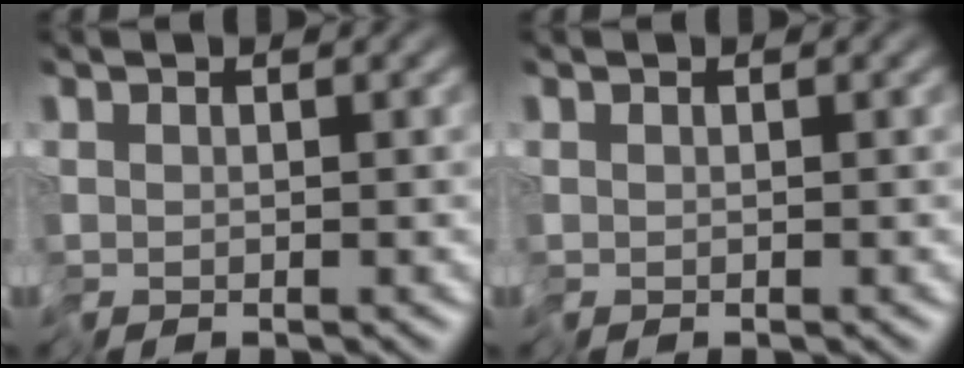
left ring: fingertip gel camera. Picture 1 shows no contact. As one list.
[{"total": 0.0}]